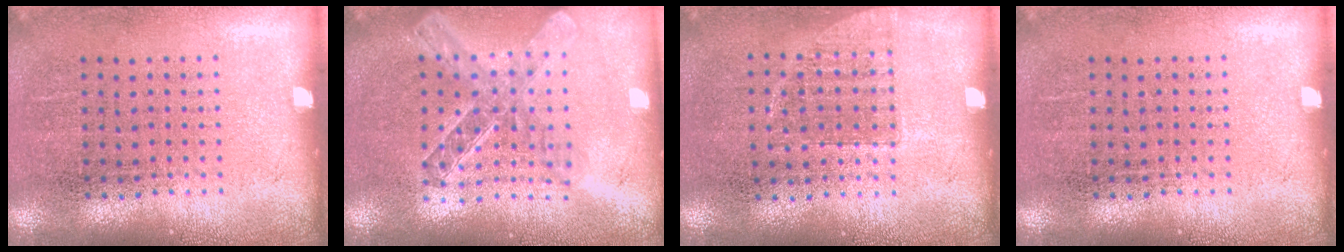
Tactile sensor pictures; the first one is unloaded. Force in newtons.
{"total": 2.0, "press": 1.7, "slide": 1.1}
{"total": 0.6, "press": 0.5, "slide": 0.2}
{"total": 0.0}